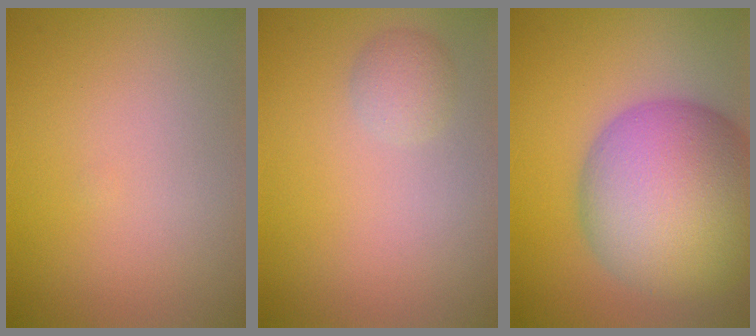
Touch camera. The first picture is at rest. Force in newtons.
{"total": 1.5, "press": 1.5, "slide": 0.0}
{"total": 15.0, "press": 15.0, "slide": 0.7}